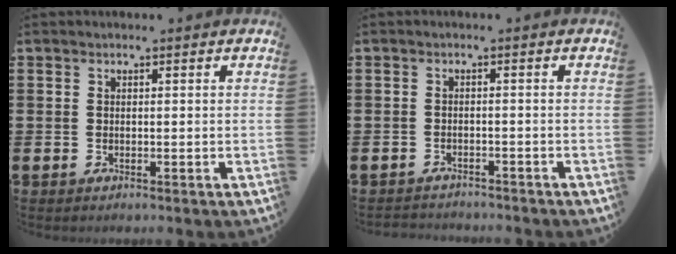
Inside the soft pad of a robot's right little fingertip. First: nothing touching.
{"total": 1.3, "force": [-1.3, 0.1, -0.2], "torque": [-0.001, 0.003, -0.029]}